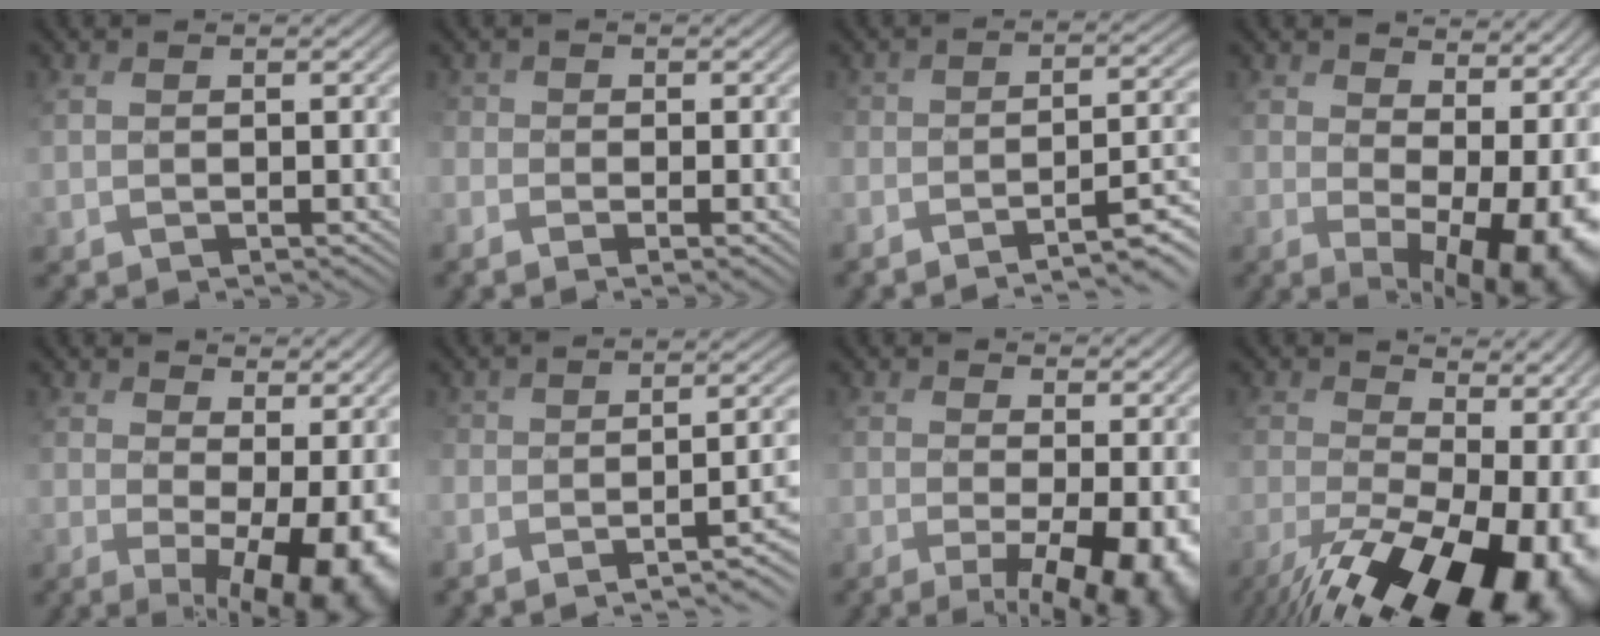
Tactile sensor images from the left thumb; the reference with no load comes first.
{"total": 3.8, "force": [-2.1, 1.9, 2.5], "torque": [-0.061, -0.015, -0.035]}
{"total": 7.9, "force": [-6.2, 1.8, 4.6], "torque": [-0.067, -0.004, -0.095]}
{"total": 11.9, "force": [2.5, 6.6, 9.6], "torque": [-0.128, -0.025, 0.068]}
{"total": 10.9, "force": [0.7, 5.0, 9.6], "torque": [-0.150, -0.020, 0.023]}
{"total": 9.0, "force": [-6.1, 2.5, 6.1], "torque": [-0.077, -0.006, -0.086]}
{"total": 9.9, "force": [-2.1, 3.6, 9.0], "torque": [-0.157, -0.012, -0.029]}
{"total": 19.1, "force": [-6.4, 10.7, 14.4], "torque": [-0.224, -0.030, -0.074]}